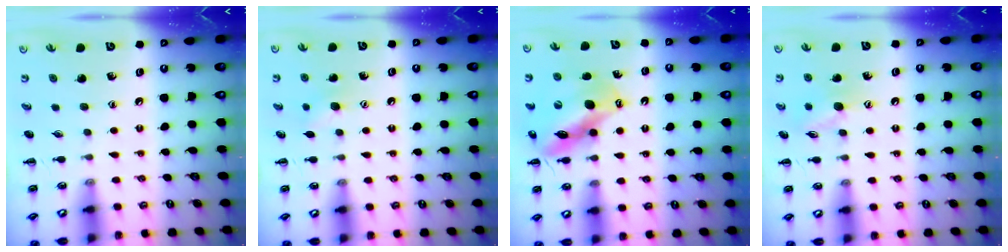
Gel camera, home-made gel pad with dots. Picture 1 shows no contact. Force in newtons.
{"total": 5.3, "press": 5.1, "slide": 1.4}
{"total": 13.1, "press": 12.5, "slide": 3.7}
{"total": 8.3, "press": 8.2, "slide": 0.9}